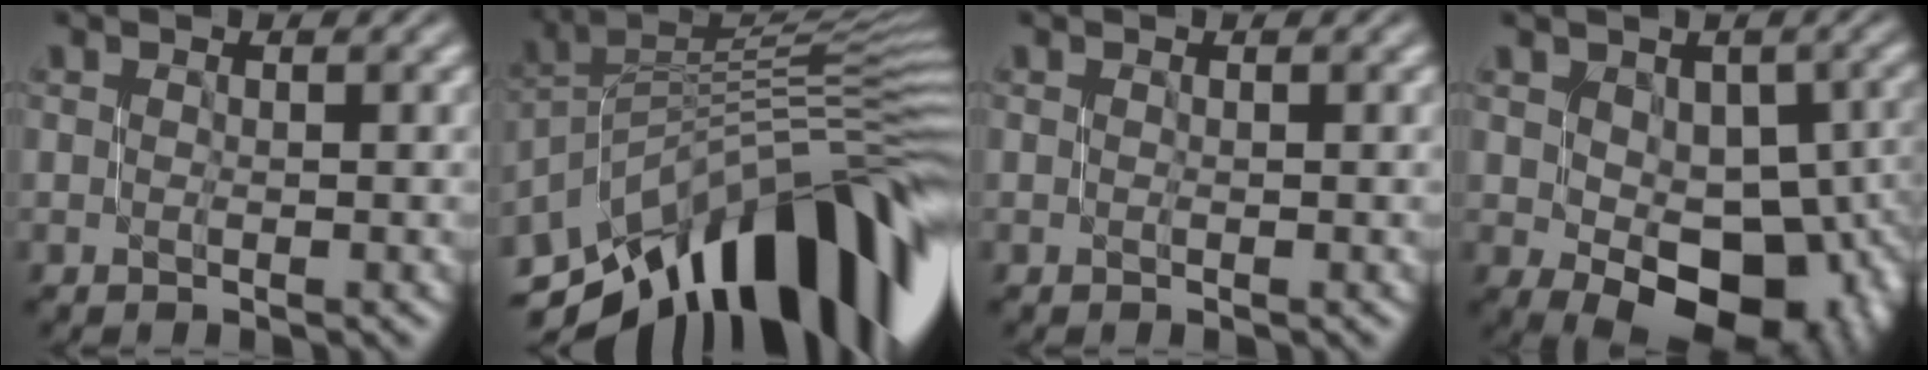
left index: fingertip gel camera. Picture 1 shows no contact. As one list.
[{"total": 13.1, "force": [-7.3, 5.5, 9.4], "torque": [-0.140, 0.040, -0.131]}, {"total": 0.0}, {"total": 10.2, "force": [-2.3, 6.8, 7.3], "torque": [-0.099, -0.019, -0.026]}]